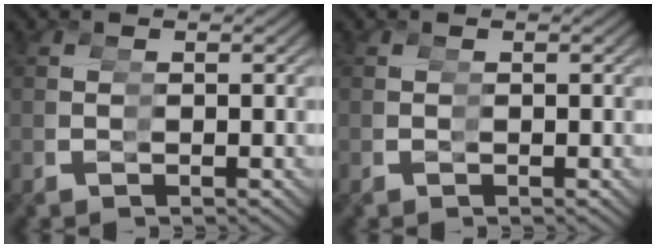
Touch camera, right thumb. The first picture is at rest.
{"total": 0.0}